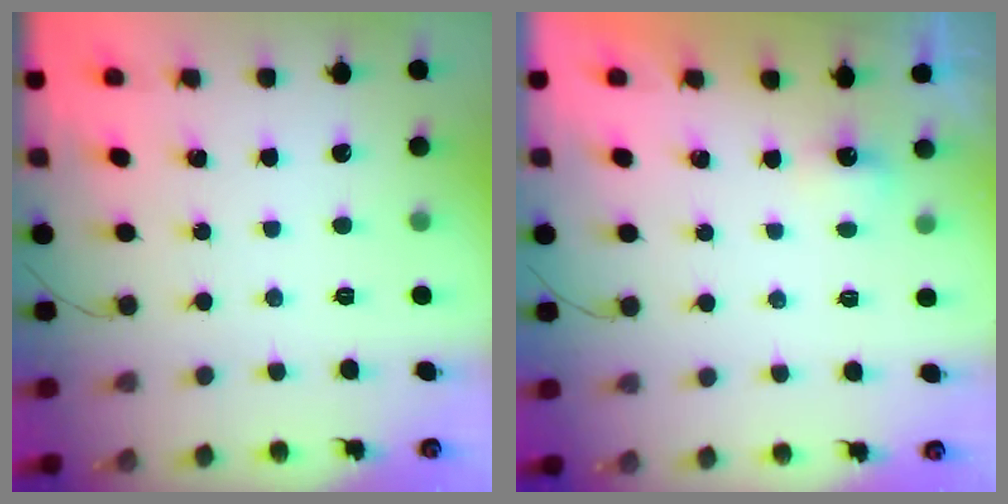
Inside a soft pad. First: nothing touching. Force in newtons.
{"total": 2.2, "press": 2.2, "slide": 0.5}